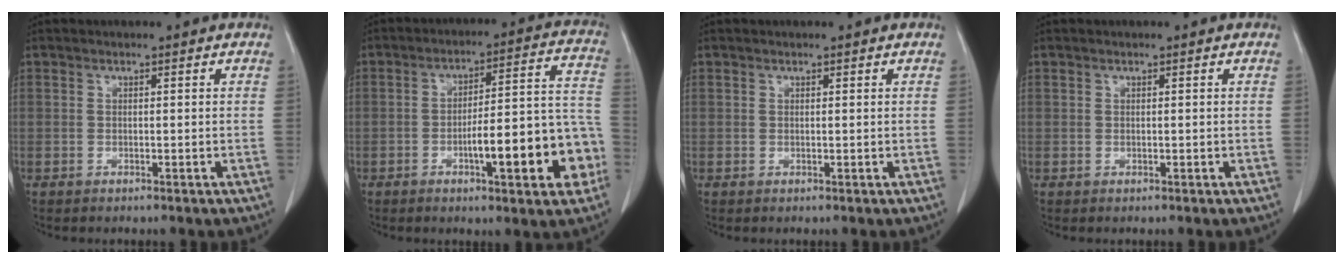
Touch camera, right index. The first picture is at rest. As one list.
[{"total": 14.8, "force": [-5.1, 2.8, 13.6], "torque": [-0.179, 0.031, -0.065]}, {"total": 0.0}, {"total": 0.0}]